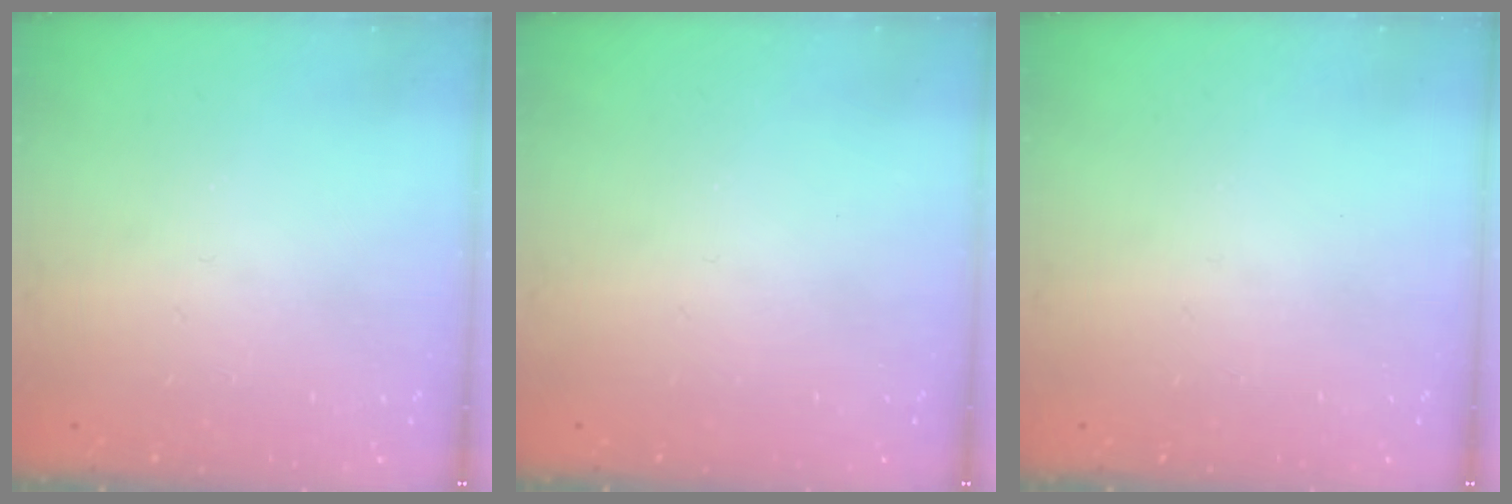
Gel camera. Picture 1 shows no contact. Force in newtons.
{"total": 0.0}
{"total": 0.0}